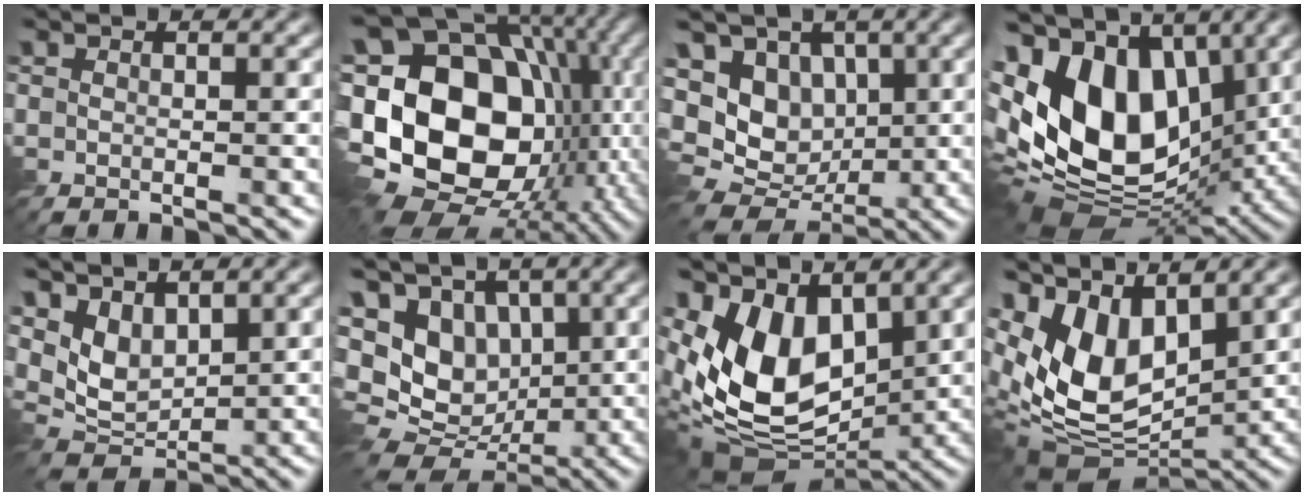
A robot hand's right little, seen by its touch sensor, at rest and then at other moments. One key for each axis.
{"total": 22.1, "fx": -3.8, "fy": 15.7, "fz": 15.1, "tx": -0.292, "ty": 0.020, "tz": -0.081}
{"total": 9.2, "fx": 0.6, "fy": 7.4, "fz": 5.5, "tx": -0.120, "ty": 0.008, "tz": 0.009}
{"total": 17.1, "fx": 1.2, "fy": 11.2, "fz": 12.8, "tx": -0.292, "ty": 0.001, "tz": 0.014}
{"total": 5.0, "fx": 2.4, "fy": 2.9, "fz": 3.3, "tx": -0.071, "ty": -0.004, "tz": 0.038}
{"total": 11.0, "fx": 0.9, "fy": 8.6, "fz": 6.8, "tx": -0.150, "ty": 0.011, "tz": 0.017}
{"total": 10.8, "fx": 1.0, "fy": 6.7, "fz": 8.4, "tx": -0.182, "ty": -0.012, "tz": 0.009}
{"total": 11.2, "fx": 2.0, "fy": 6.7, "fz": 8.7, "tx": -0.196, "ty": -0.003, "tz": 0.031}